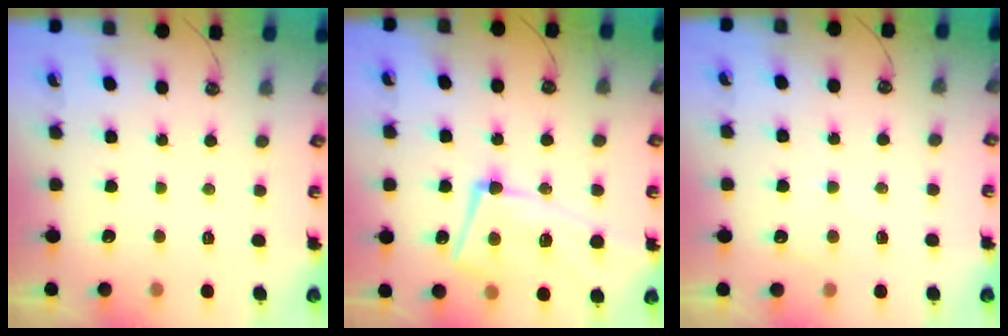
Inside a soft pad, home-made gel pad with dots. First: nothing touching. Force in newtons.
{"total": 12.7, "press": 12.6, "slide": 2.1}
{"total": 0.9, "press": 0.8, "slide": 0.5}